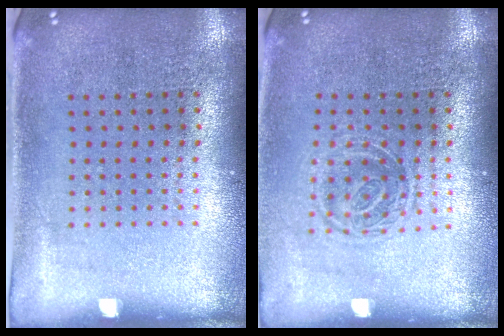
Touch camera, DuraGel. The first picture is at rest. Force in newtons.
{"total": 1.3, "press": 1.1, "slide": 0.7}